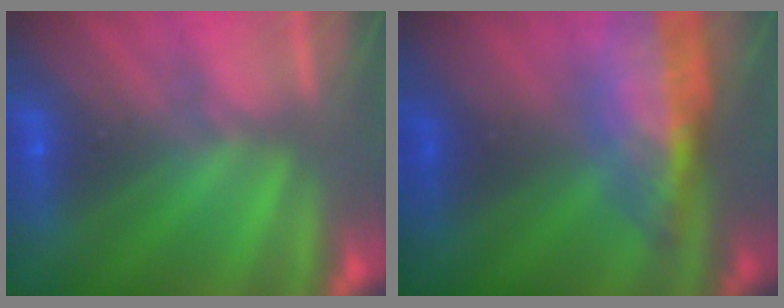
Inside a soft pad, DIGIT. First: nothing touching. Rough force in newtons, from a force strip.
{"total": 9.1}